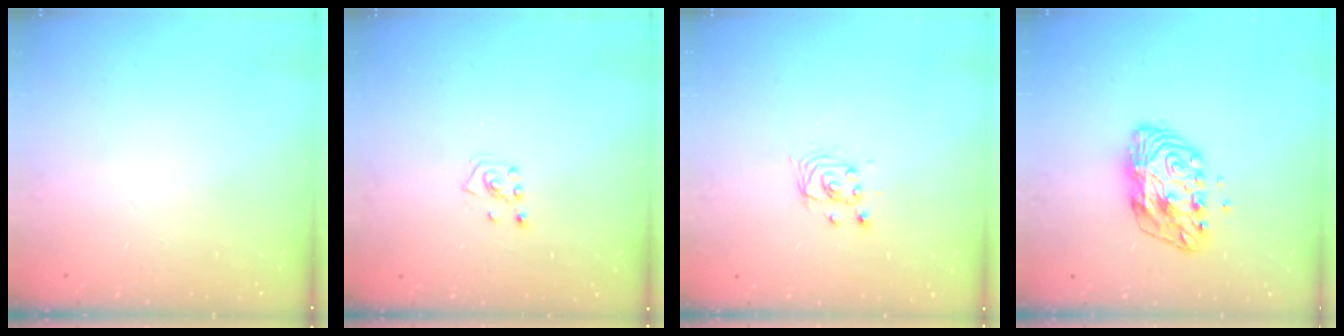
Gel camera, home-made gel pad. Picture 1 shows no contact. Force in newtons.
{"total": 2.8, "press": 2.8, "slide": 0.2}
{"total": 2.9, "press": 2.9, "slide": 0.0}
{"total": 9.7, "press": 9.7, "slide": 0.9}